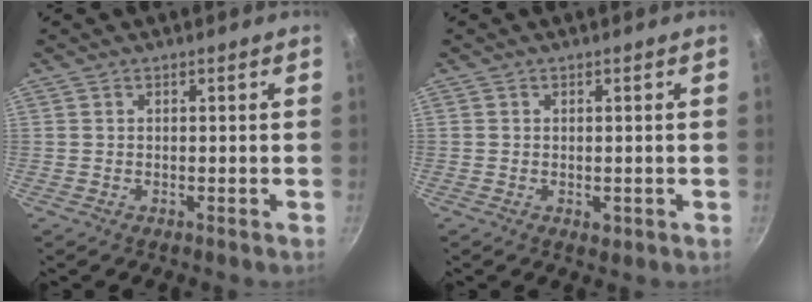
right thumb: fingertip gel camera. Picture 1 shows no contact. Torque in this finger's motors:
{"motor_torque": [0.23, -0.01, 0.20, -0.15, 0.02]}